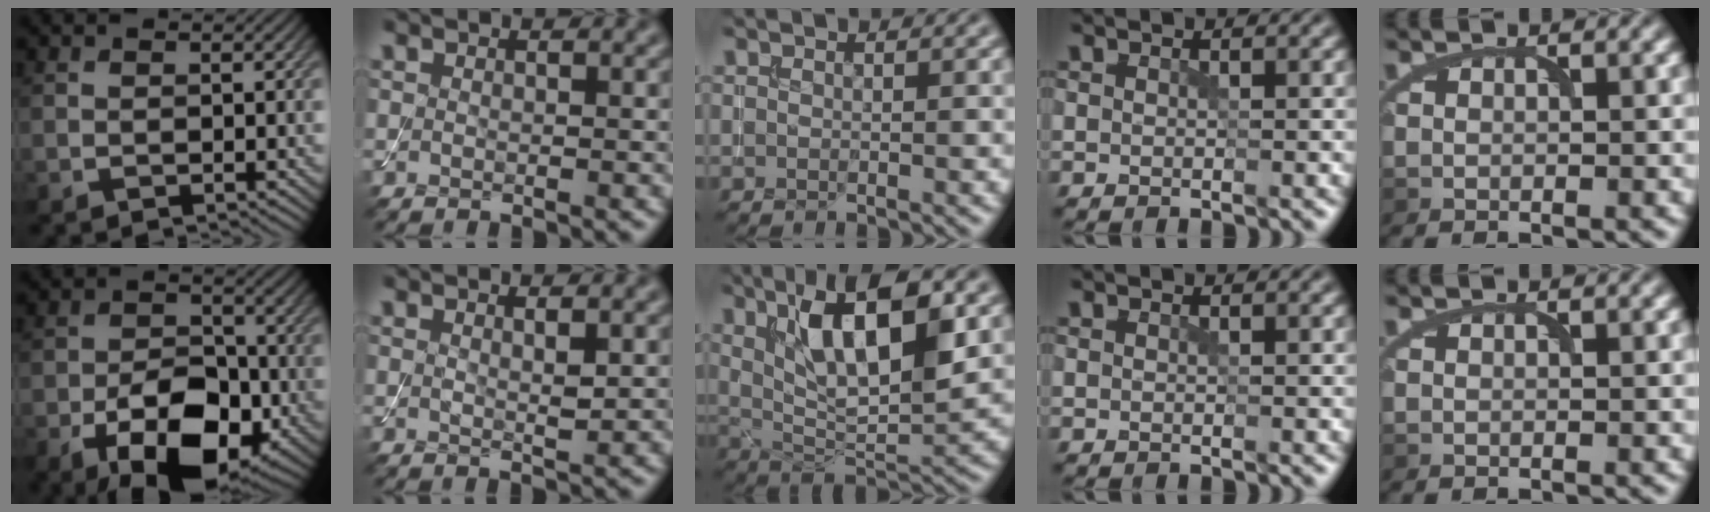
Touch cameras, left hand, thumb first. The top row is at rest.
{"thumb": {"total": 12.8, "force": [-5.6, 7.4, 8.8], "torque": [-0.155, -0.021, -0.094]}, "index": {"total": 1.2, "force": [0.6, 0.2, 1.0], "torque": [-0.018, -0.004, 0.009]}, "middle": {"total": 10.1, "force": [3.5, 3.6, 8.7], "torque": [-0.143, 0.000, 0.060]}}